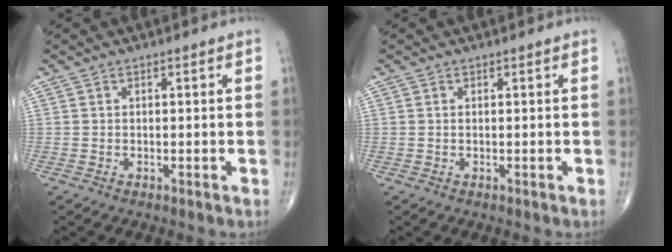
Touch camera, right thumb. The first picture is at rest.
{"total": 0.0}